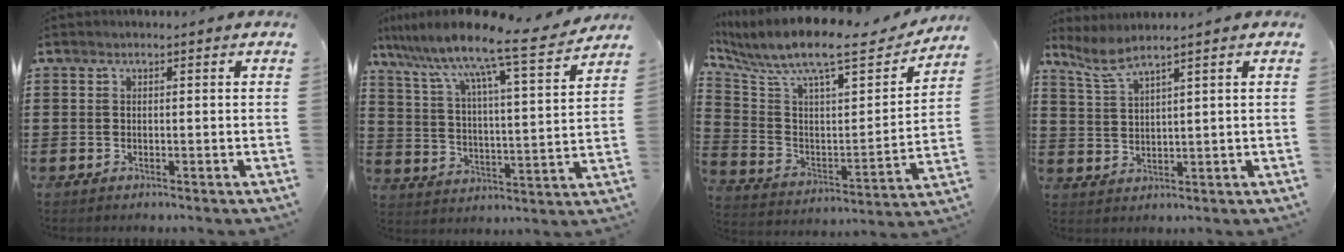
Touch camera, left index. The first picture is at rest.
{"total": 10.0, "force": [8.4, 0.1, 5.5], "torque": [-0.134, -0.064, 0.130]}
{"total": 10.7, "force": [8.5, 2.2, 6.2], "torque": [-0.146, -0.057, 0.139]}
{"total": 4.0, "force": [3.1, 0.3, 2.5], "torque": [-0.060, -0.003, 0.056]}